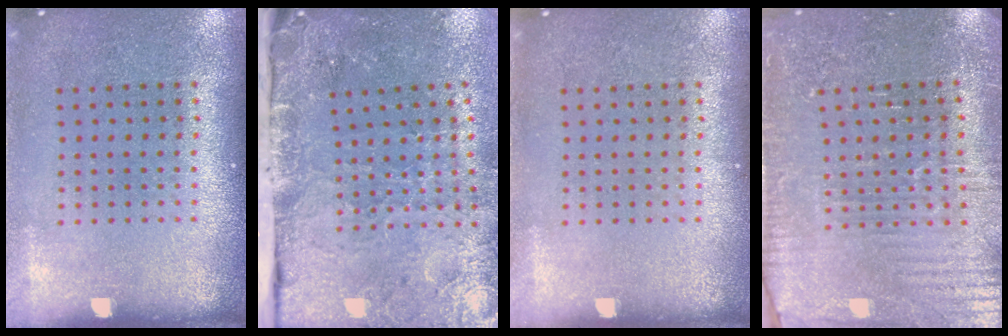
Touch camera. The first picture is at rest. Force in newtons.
{"total": 4.8, "press": 3.7, "slide": 3.1}
{"total": 0.0}
{"total": 3.5, "press": 3.4, "slide": 0.5}